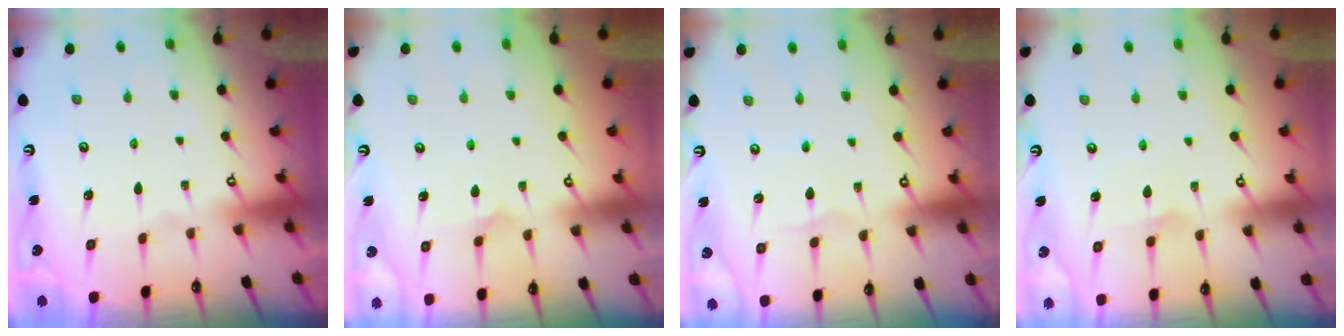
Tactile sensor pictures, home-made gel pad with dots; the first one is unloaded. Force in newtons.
{"total": 4.4, "press": 4.4, "slide": 0.3}
{"total": 1.3, "press": 1.3, "slide": 0.1}
{"total": 4.7, "press": 4.7, "slide": 0.5}